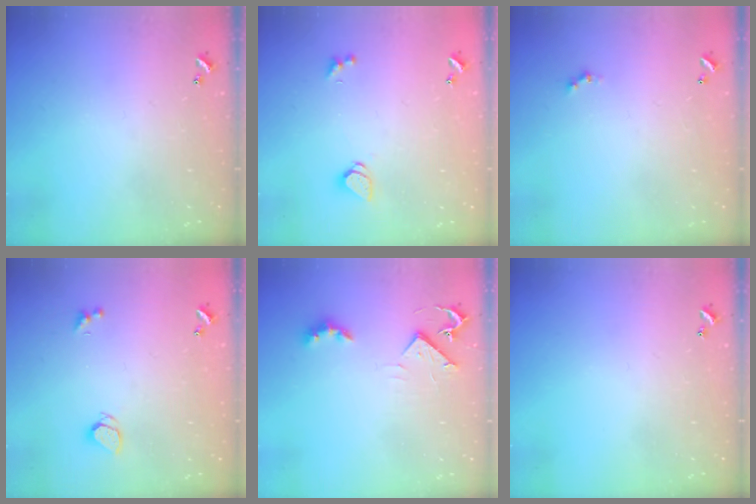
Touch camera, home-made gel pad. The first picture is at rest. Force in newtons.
{"total": 1.5, "press": 1.4, "slide": 0.5}
{"total": 0.0}
{"total": 1.9, "press": 1.8, "slide": 0.4}
{"total": 4.1, "press": 4.0, "slide": 0.5}
{"total": 0.0}